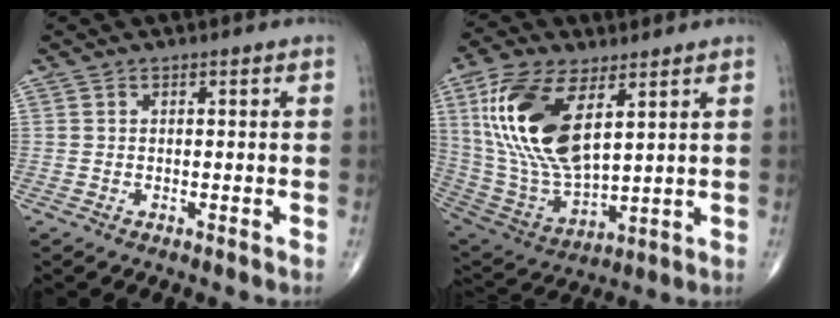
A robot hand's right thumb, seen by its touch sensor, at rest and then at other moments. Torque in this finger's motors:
{"motor_torque": [-1.19, 2.33, 2.07, 0.70, 0.70]}